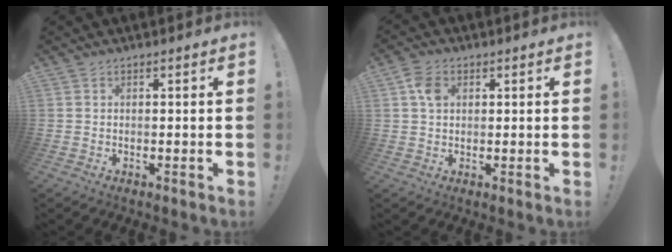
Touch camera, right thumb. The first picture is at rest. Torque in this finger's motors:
{"motor_torque": [-0.27, 0.27, 0.02, 0.02, 0.14]}